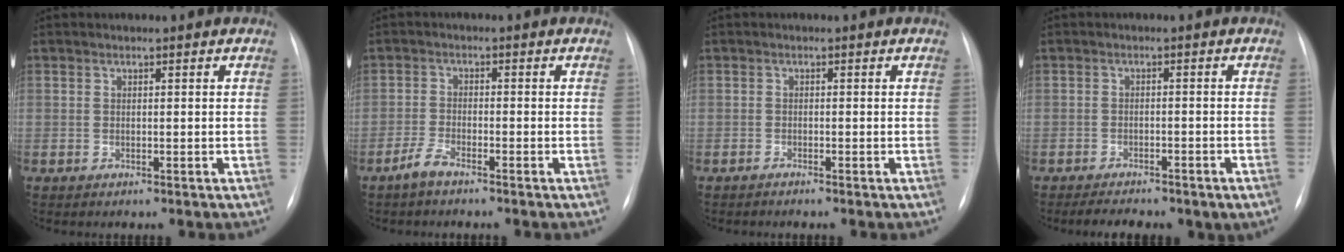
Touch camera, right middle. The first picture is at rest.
{"total": 2.6, "force": [-2.2, 0.3, 1.4], "torque": [-0.038, -0.003, -0.047]}
{"total": 0.5, "force": [-0.5, -0.1, 0.1], "torque": [-0.003, -0.001, -0.011]}
{"total": 5.5, "force": [-4.3, 1.6, 3.0], "torque": [-0.049, -0.006, -0.056]}